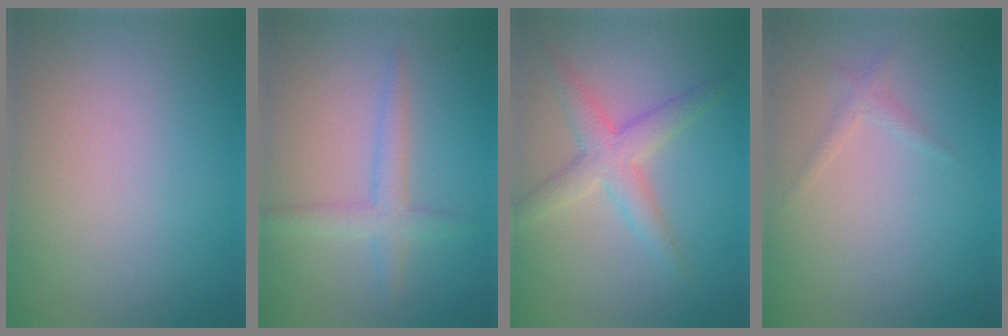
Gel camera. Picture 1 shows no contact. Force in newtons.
{"total": 2.7, "press": 2.7, "slide": 0.2}
{"total": 3.6, "press": 3.6, "slide": 0.1}
{"total": 1.0, "press": 1.0, "slide": 0.0}